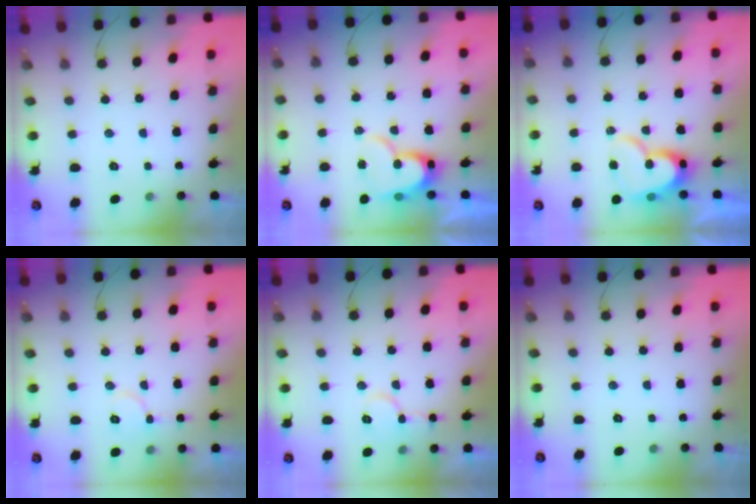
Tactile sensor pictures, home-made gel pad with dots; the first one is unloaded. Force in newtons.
{"total": 11.4, "press": 11.3, "slide": 1.4}
{"total": 15.2, "press": 15.1, "slide": 1.6}
{"total": 6.4, "press": 6.4, "slide": 0.6}
{"total": 7.9, "press": 7.9, "slide": 0.8}
{"total": 0.0}